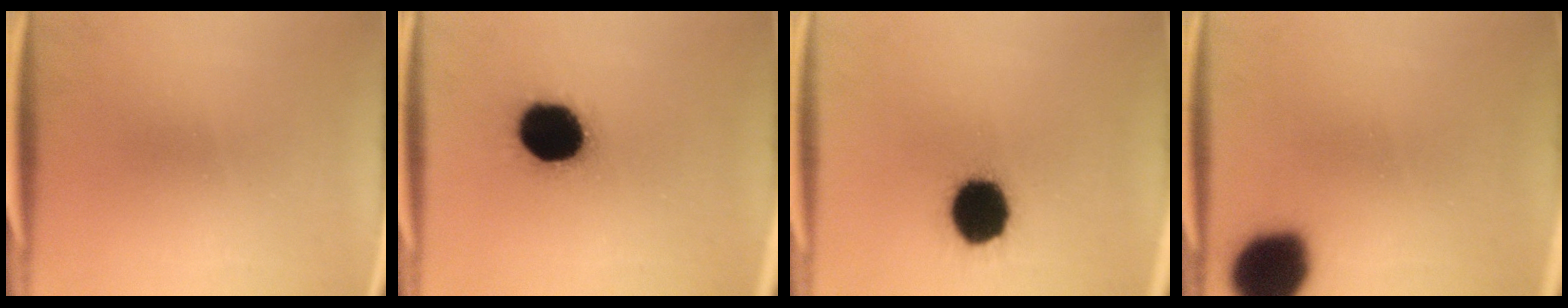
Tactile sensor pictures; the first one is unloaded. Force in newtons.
{"total": 19.6}
{"total": 16.3}
{"total": 17.5}